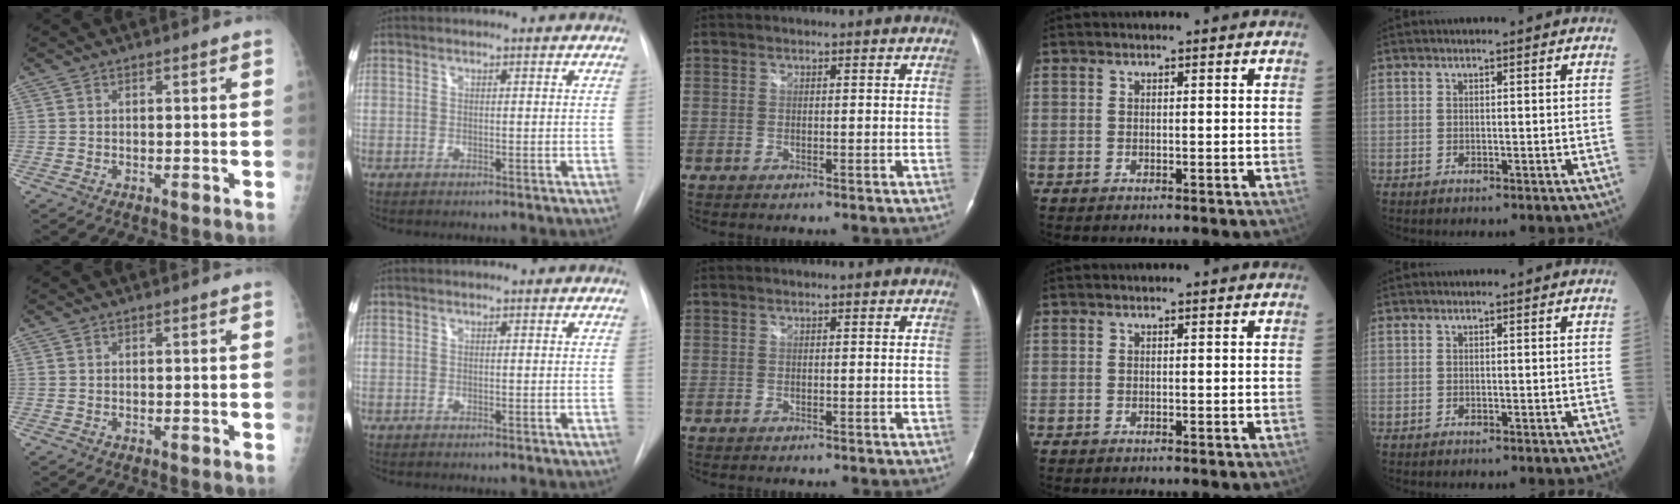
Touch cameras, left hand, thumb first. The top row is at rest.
{}